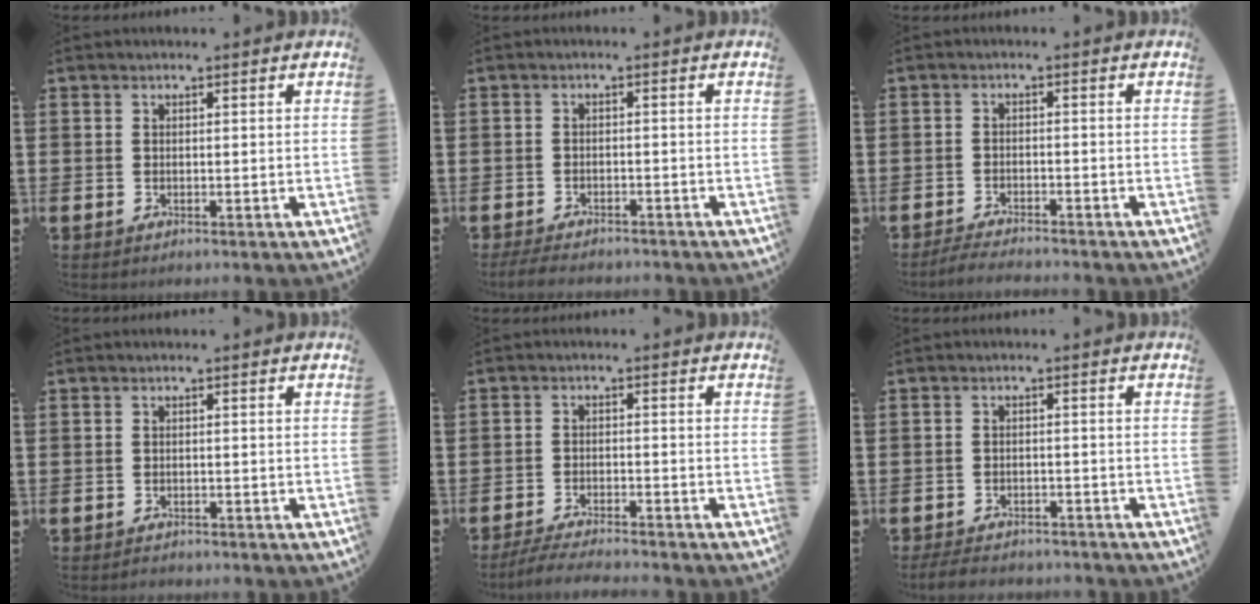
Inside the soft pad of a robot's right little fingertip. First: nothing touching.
{"total": 1.9, "force": [-1.8, 0.2, 0.4], "torque": [-0.010, 0.004, -0.039]}
{"total": 2.1, "force": [-2.1, 0.0, 0.3], "torque": [-0.008, 0.005, -0.043]}
{"total": 0.6, "force": [-0.6, 0.1, 0.0], "torque": [-0.002, -0.001, -0.014]}
{"total": 3.1, "force": [-2.9, -0.1, 0.9], "torque": [-0.021, 0.000, -0.060]}
{"total": 2.2, "force": [-2.2, 0.3, 0.1], "torque": [-0.008, 0.003, -0.048]}